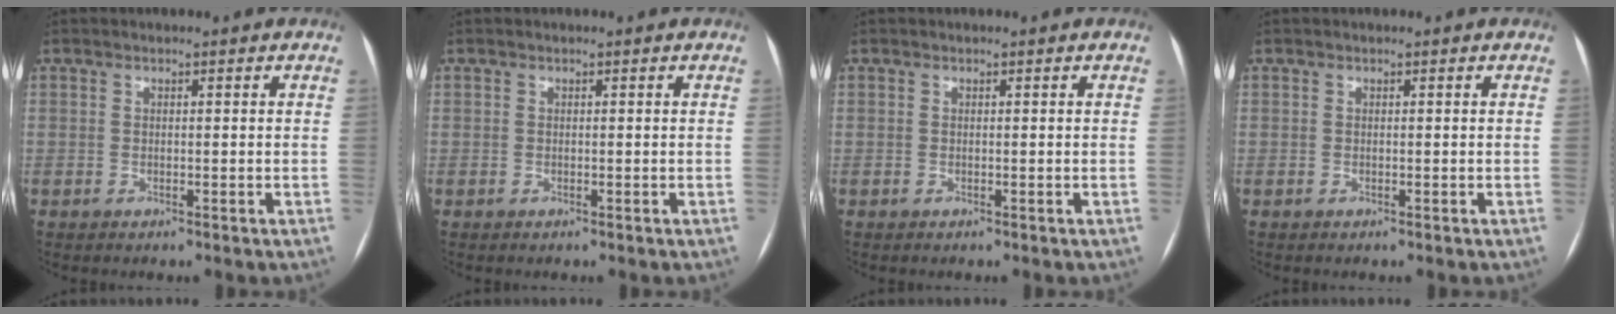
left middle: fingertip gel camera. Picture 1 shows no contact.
{"total": 0.0}
{"total": 0.0}
{"total": 0.0}